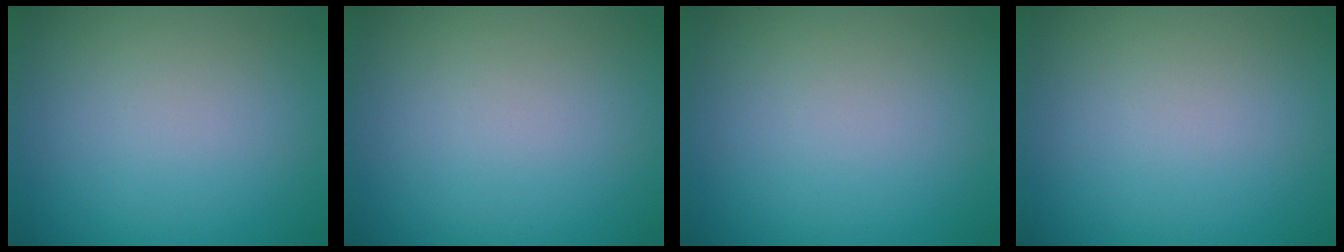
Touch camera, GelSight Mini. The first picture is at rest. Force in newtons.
{"total": 0.0}
{"total": 0.0}
{"total": 0.0}